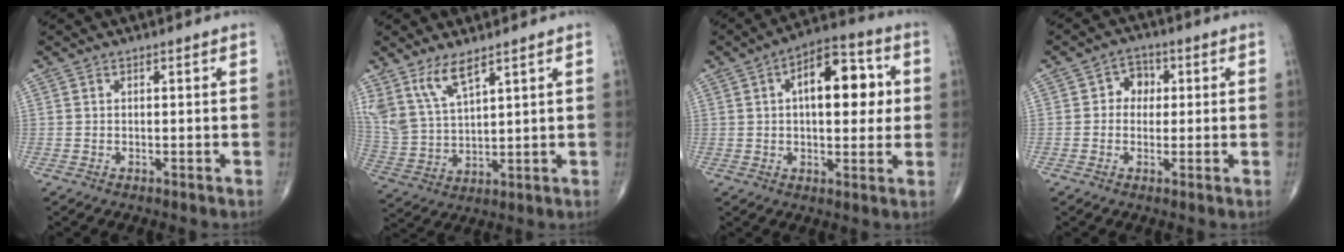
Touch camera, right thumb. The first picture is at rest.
{"total": 9.2, "force": [6.3, 3.1, 6.0], "torque": [-0.121, -0.027, 0.144]}
{"total": 14.5, "force": [2.7, 7.2, 12.2], "torque": [-0.145, 0.015, 0.036]}
{"total": 4.3, "force": [0.5, 3.7, 2.1], "torque": [0.000, 0.009, -0.002]}